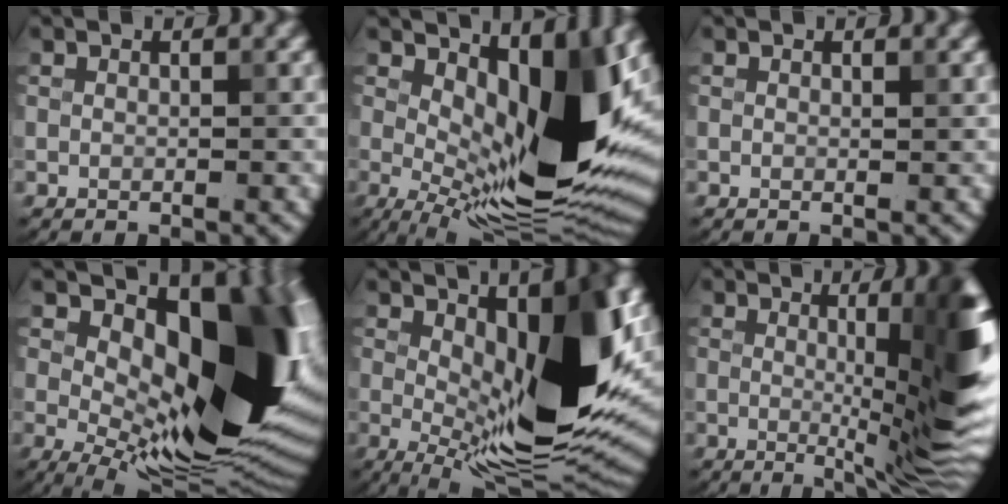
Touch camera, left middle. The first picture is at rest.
{"total": 13.2, "force": [2.4, 5.1, 11.9], "torque": [-0.171, -0.019, 0.041]}
{"total": 0.0}
{"total": 17.8, "force": [3.5, 8.5, 15.2], "torque": [-0.183, 0.001, 0.057]}
{"total": 14.6, "force": [1.7, 5.2, 13.5], "torque": [-0.189, -0.009, 0.026]}
{"total": 12.4, "force": [0.8, 2.8, 12.1], "torque": [-0.108, -0.006, 0.009]}